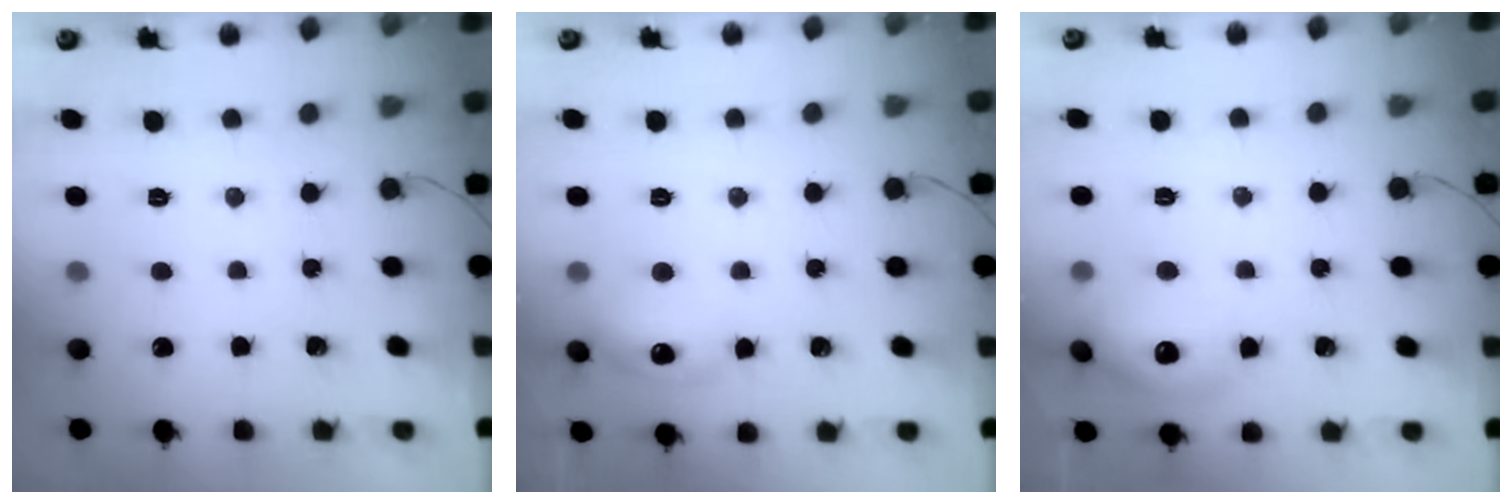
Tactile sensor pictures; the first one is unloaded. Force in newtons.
{"total": 10.6, "press": 10.6, "slide": 0.8}
{"total": 13.5, "press": 13.4, "slide": 0.9}